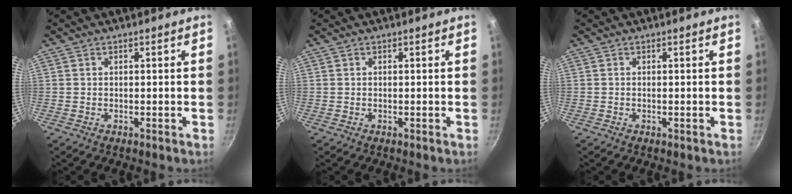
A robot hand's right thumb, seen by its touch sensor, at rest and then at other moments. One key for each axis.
{"total": 0.0}
{"total": 0.0}